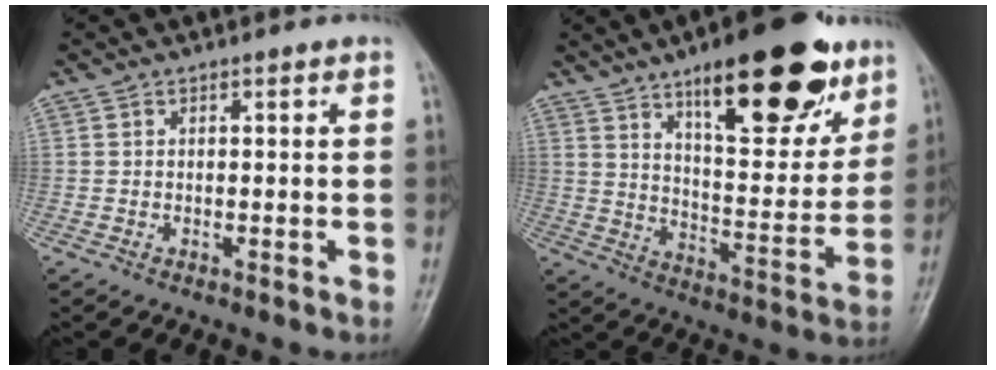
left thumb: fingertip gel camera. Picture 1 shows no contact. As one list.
[{"total": 24.3, "force": [14.3, 8.8, 17.5], "torque": [-0.210, -0.056, 0.222]}]